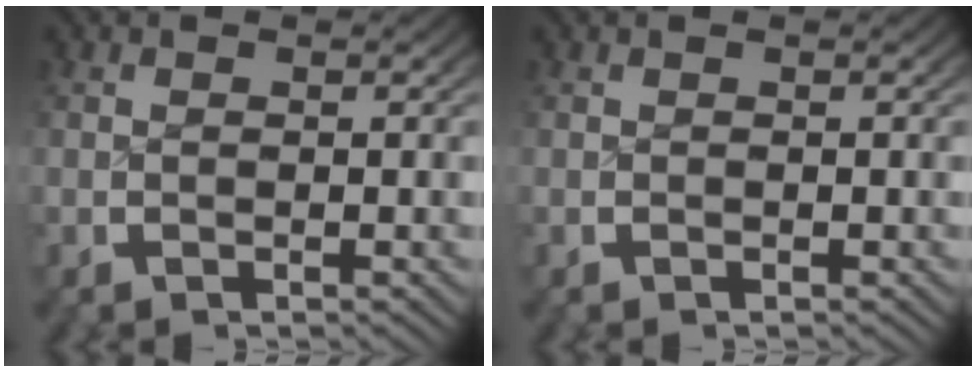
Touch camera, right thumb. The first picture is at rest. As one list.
[{"total": 0.0}]